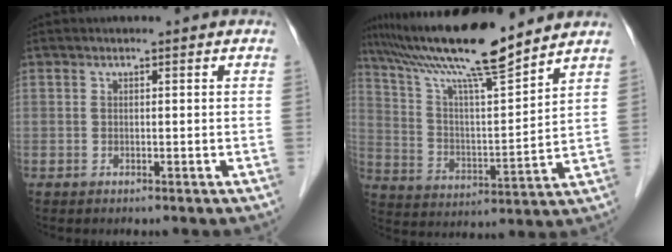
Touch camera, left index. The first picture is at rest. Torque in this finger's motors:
{"motor_torque": [0.92, -0.85, 0.81, 0.21]}